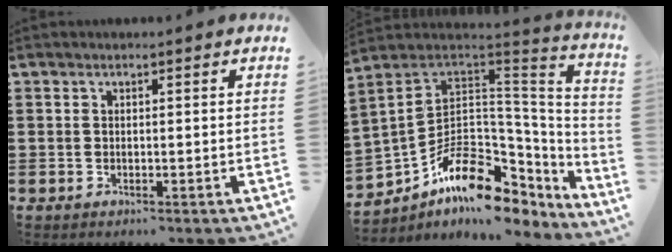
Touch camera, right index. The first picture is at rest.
{"total": 12.4, "force": [-5.2, 8.0, 7.8], "torque": [-0.149, -0.002, -0.094]}